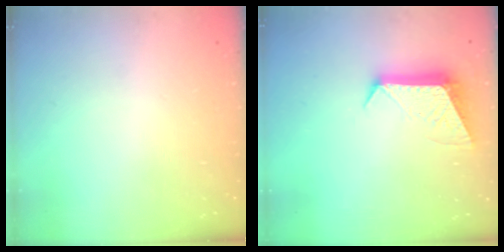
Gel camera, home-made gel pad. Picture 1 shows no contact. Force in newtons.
{"total": 9.9, "press": 9.9, "slide": 0.4}